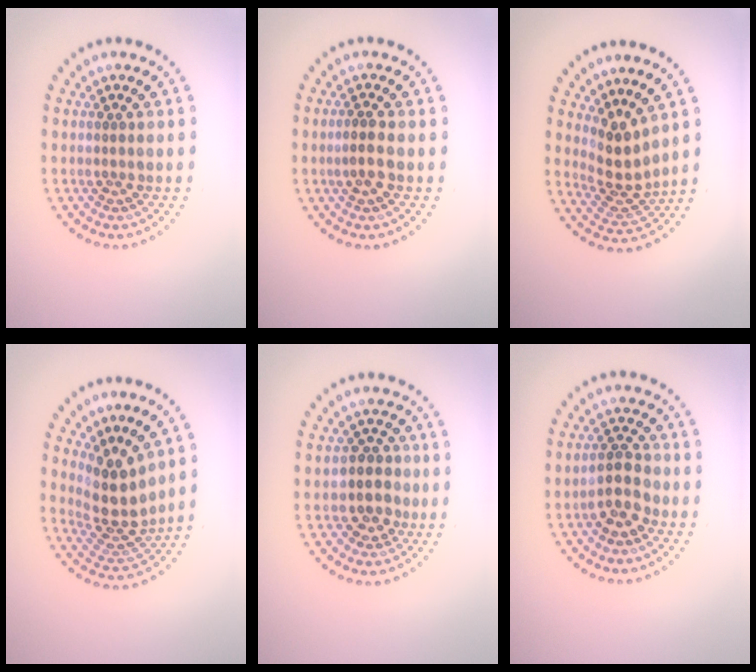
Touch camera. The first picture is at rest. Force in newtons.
{"total": 1.7, "press": 1.6, "slide": 0.6}
{"total": 3.5, "press": 2.8, "slide": 2.2}
{"total": 4.4, "press": 3.3, "slide": 2.9}
{"total": 2.8, "press": 2.4, "slide": 1.4}
{"total": 2.9, "press": 2.8, "slide": 0.8}